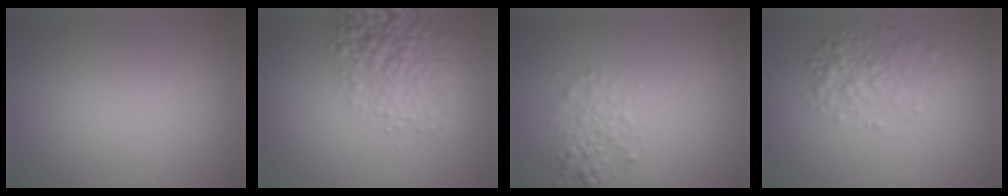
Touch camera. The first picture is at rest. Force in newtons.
{"total": 5.5, "press": 5.5, "slide": 0.2}
{"total": 2.2, "press": 2.2, "slide": 0.0}
{"total": 3.2, "press": 3.2, "slide": 0.1}